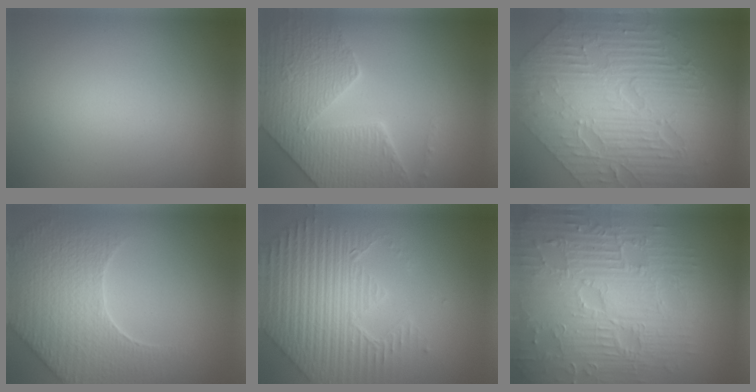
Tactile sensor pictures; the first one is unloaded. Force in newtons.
{"total": 8.0, "press": 6.3, "slide": 5.0}
{"total": 10.7, "press": 7.2, "slide": 7.9}
{"total": 7.4, "press": 5.7, "slide": 4.8}
{"total": 7.6, "press": 5.7, "slide": 5.0}
{"total": 10.8, "press": 7.2, "slide": 8.1}